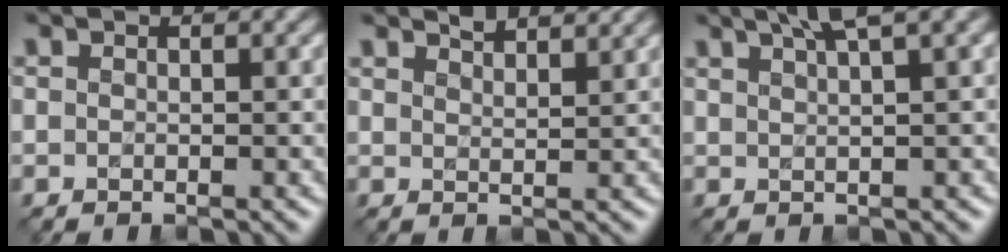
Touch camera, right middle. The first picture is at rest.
{"total": 2.8, "force": [2.5, 0.6, 1.2], "torque": [-0.002, 0.005, 0.025]}
{"total": 4.4, "force": [3.0, 0.7, 3.1], "torque": [-0.033, 0.014, 0.044]}